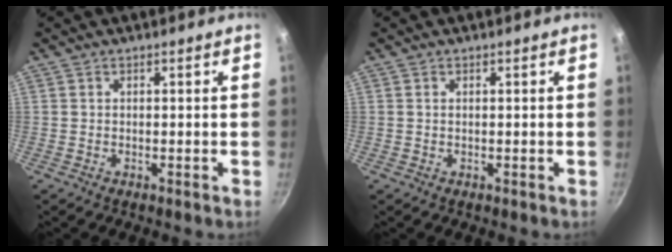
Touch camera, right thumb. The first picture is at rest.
{"total": 0.0}